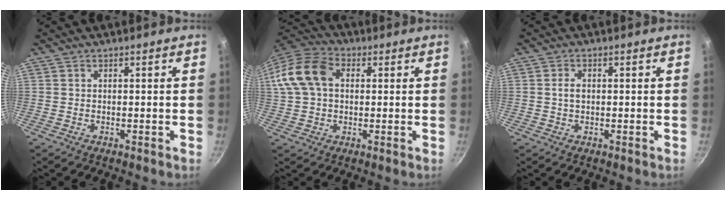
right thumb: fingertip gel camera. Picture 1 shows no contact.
{"total": 13.6, "force": [2.4, 9.6, 9.4], "torque": [-0.175, 0.030, 0.030]}
{"total": 2.0, "force": [0.1, 1.3, 1.5], "torque": [-0.022, 0.005, 0.002]}